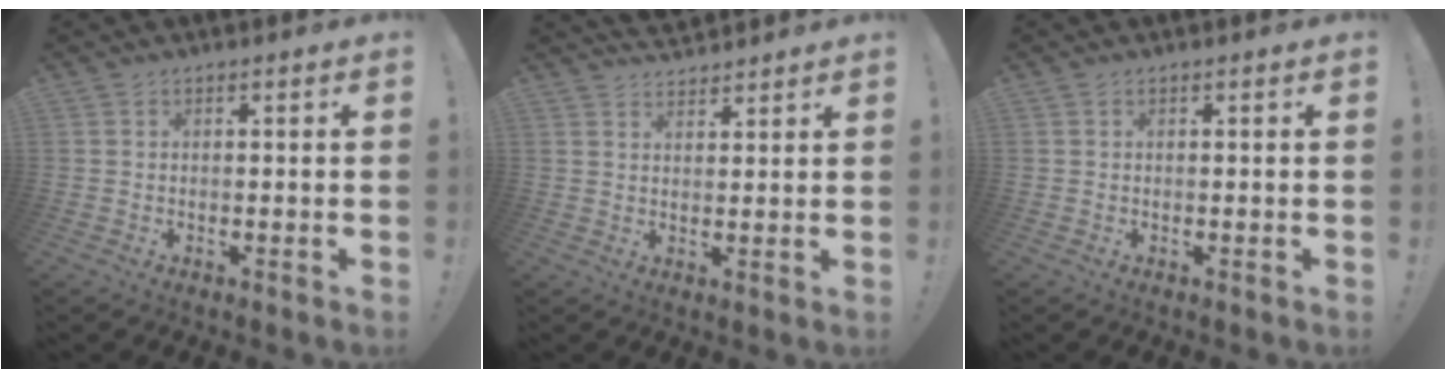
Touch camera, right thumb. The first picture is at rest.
{"total": 4.2, "force": [3.9, 1.3, 0.4], "torque": [0.008, -0.027, 0.071]}
{"total": 0.0}